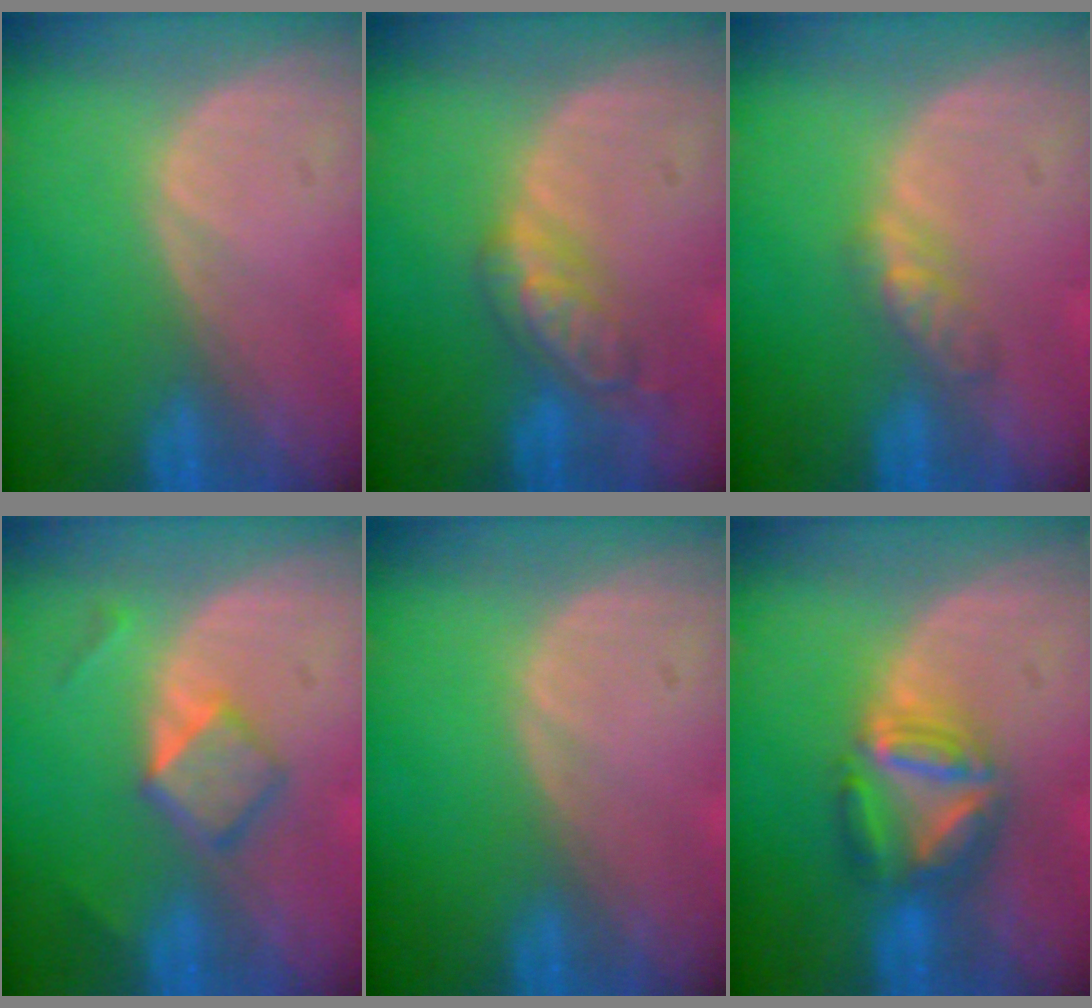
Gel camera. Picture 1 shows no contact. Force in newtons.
{"total": 5.9, "press": 5.1, "slide": 2.9}
{"total": 3.1, "press": 2.8, "slide": 1.3}
{"total": 4.3, "press": 4.3, "slide": 0.4}
{"total": 0.0}
{"total": 7.2, "press": 6.3, "slide": 3.5}